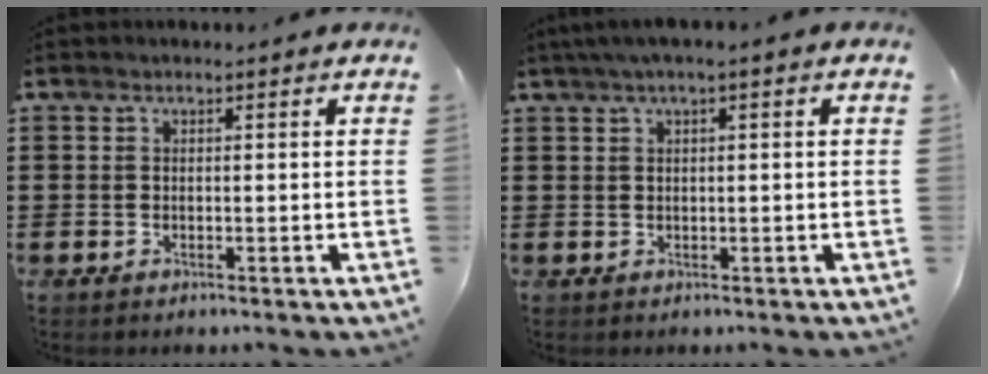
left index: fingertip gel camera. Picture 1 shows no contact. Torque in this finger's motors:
{"motor_torque": [1.30, -0.84, 0.74, 0.17]}